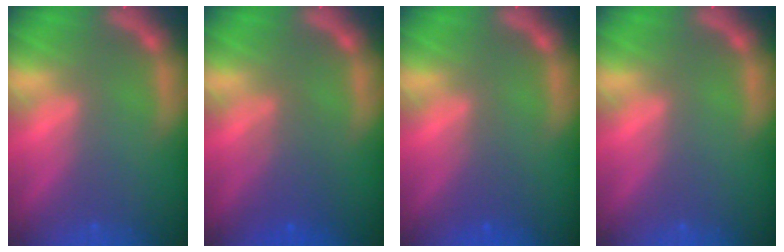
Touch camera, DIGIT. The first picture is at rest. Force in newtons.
{"total": 3.1}
{"total": 1.5}
{"total": 0.0}